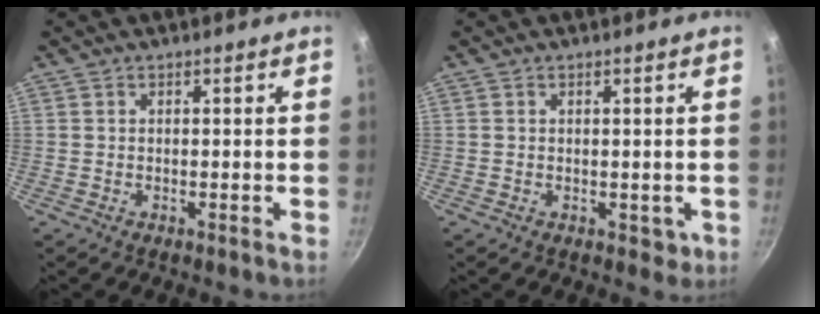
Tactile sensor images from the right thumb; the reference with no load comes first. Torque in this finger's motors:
{"motor_torque": [0.00, 0.31, -0.28, 0.21, -0.02]}